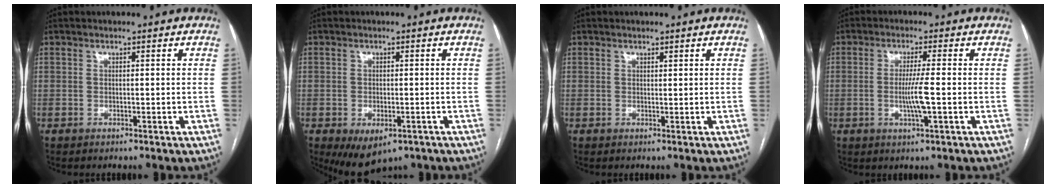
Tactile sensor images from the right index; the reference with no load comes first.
{"total": 6.4, "force": [-3.5, 3.5, 4.1], "torque": [-0.062, -0.009, -0.045]}
{"total": 0.5, "force": [0.4, 0.1, 0.2], "torque": [-0.007, -0.001, 0.007]}
{"total": 5.0, "force": [-0.8, -0.4, 4.9], "torque": [-0.094, -0.010, -0.017]}